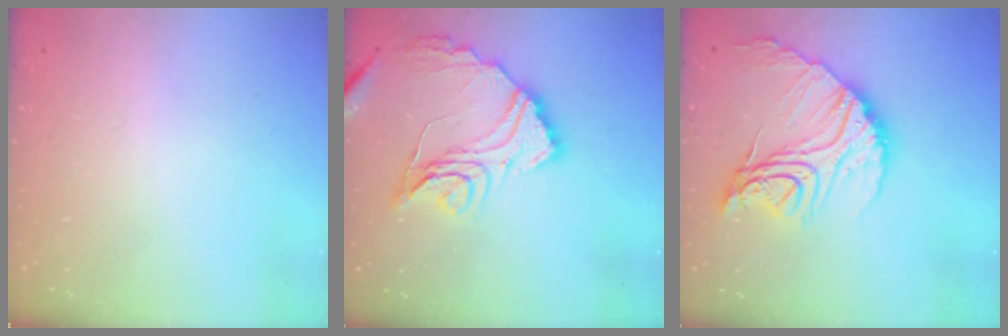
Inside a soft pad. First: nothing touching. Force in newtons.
{"total": 16.8, "press": 16.8, "slide": 1.4}
{"total": 18.7, "press": 18.6, "slide": 1.7}